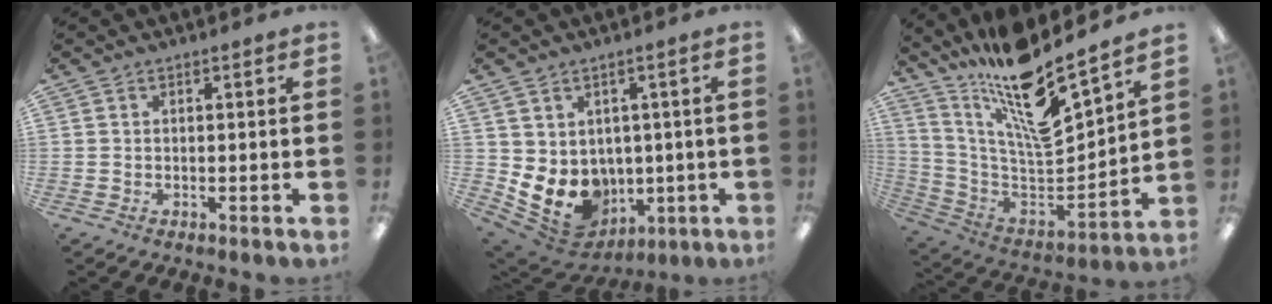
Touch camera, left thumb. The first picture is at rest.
{"total": 10.2, "force": [-1.8, 8.4, 5.4], "torque": [-0.112, -0.011, -0.024]}
{"total": 16.2, "force": [12.8, 2.2, 9.7], "torque": [-0.169, -0.118, 0.211]}